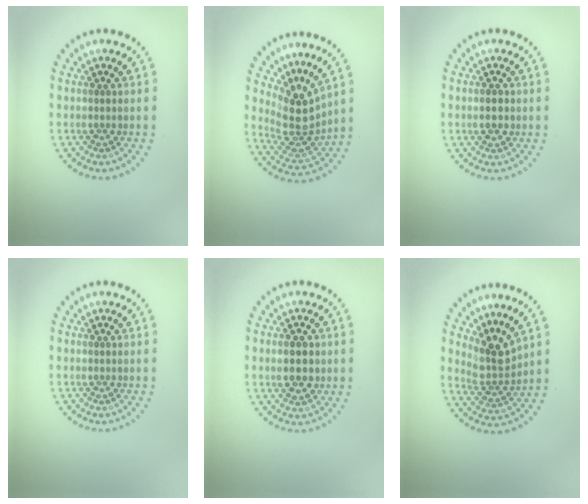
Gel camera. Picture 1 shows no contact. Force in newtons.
{"total": 3.9, "press": 3.0, "slide": 2.5}
{"total": 2.2, "press": 2.2, "slide": 0.1}
{"total": 0.0}
{"total": 2.6, "press": 2.6, "slide": 0.0}
{"total": 3.2, "press": 2.2, "slide": 2.4}